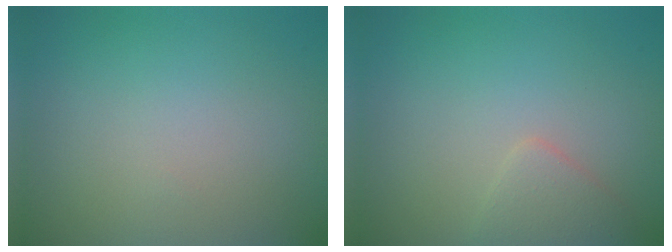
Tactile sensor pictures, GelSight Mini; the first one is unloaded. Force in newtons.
{"total": 1.7, "press": 1.7, "slide": 0.1}